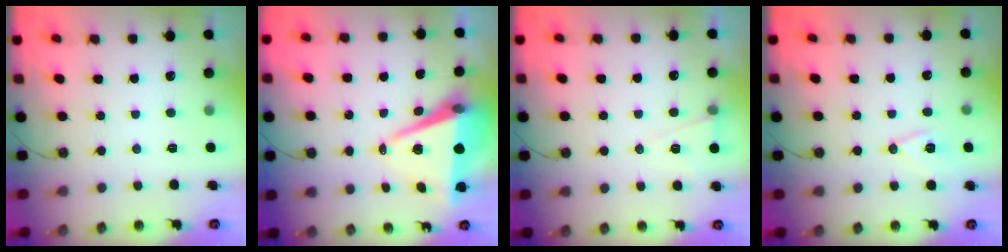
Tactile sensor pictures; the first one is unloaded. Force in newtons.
{"total": 9.1, "press": 8.1, "slide": 4.1}
{"total": 6.0, "press": 3.9, "slide": 4.5}
{"total": 8.5, "press": 7.8, "slide": 3.5}